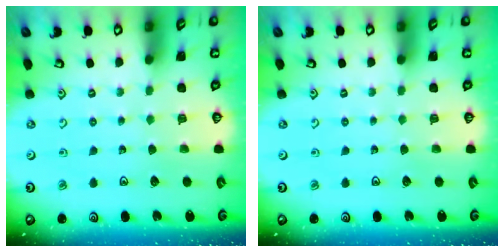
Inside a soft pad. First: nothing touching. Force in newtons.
{"total": 0.0}